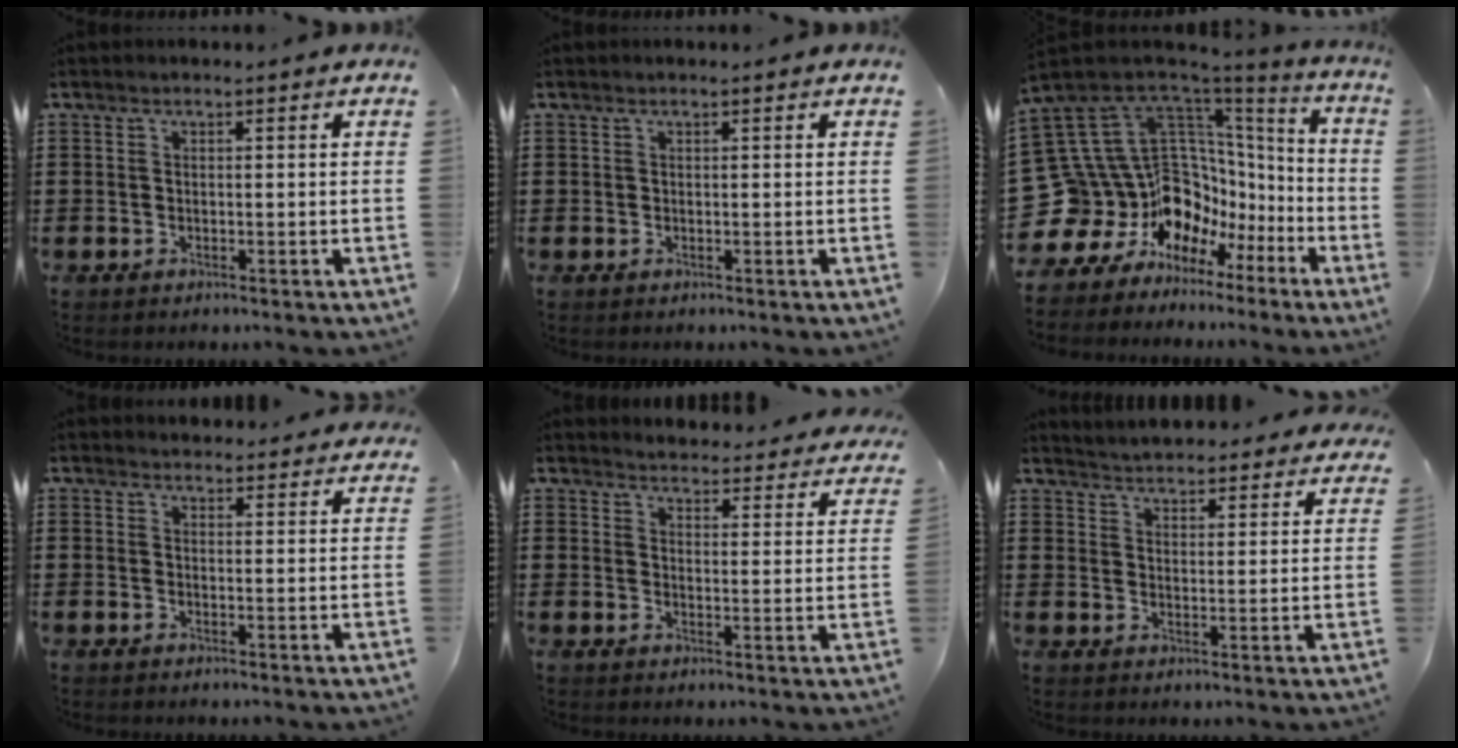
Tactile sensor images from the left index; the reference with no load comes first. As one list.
[{"total": 0.0}, {"total": 15.3, "force": [-3.3, 13.2, 7.0], "torque": [-0.188, -0.041, -0.013]}, {"total": 2.8, "force": [2.8, 0.4, 0.0], "torque": [0.002, -0.011, 0.051]}, {"total": 3.8, "force": [3.8, -0.1, -0.1], "torque": [-0.010, -0.030, 0.064]}, {"total": 4.4, "force": [4.4, 0.0, 0.0], "torque": [-0.021, -0.026, 0.078]}]